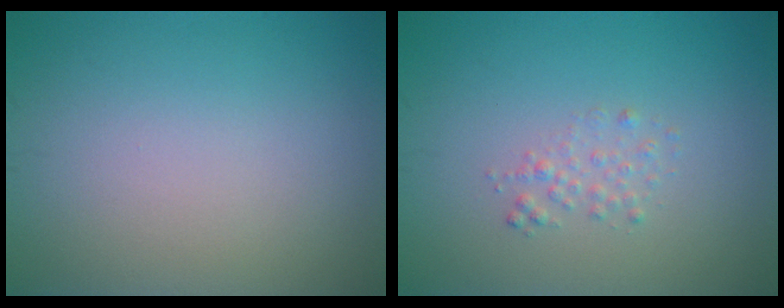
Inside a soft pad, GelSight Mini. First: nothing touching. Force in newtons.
{"total": 1.2, "press": 1.2, "slide": 0.0}